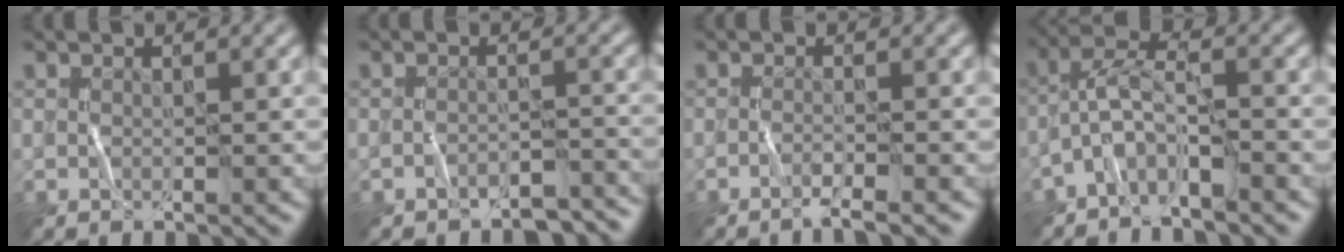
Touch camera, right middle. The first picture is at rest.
{"total": 2.9, "force": [-2.8, 0.5, 0.6], "torque": [-0.008, 0.009, -0.037]}
{"total": 2.4, "force": [-1.8, 0.3, 1.6], "torque": [-0.020, 0.009, -0.043]}
{"total": 3.5, "force": [-2.6, 0.9, 2.2], "torque": [-0.045, 0.016, -0.061]}